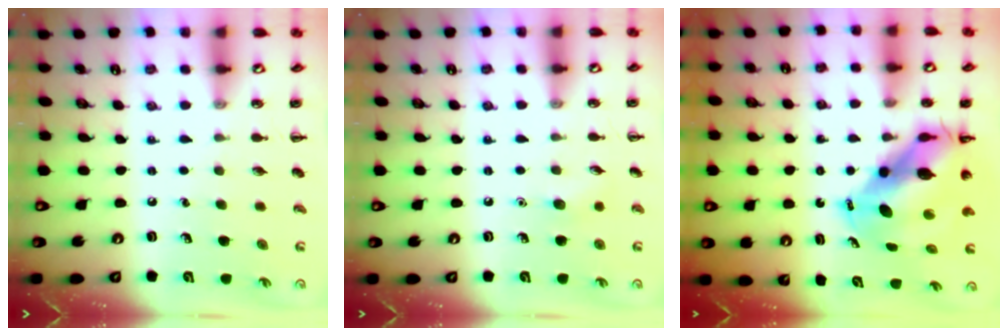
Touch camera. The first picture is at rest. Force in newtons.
{"total": 4.9, "press": 4.6, "slide": 1.4}
{"total": 12.4, "press": 11.7, "slide": 3.9}